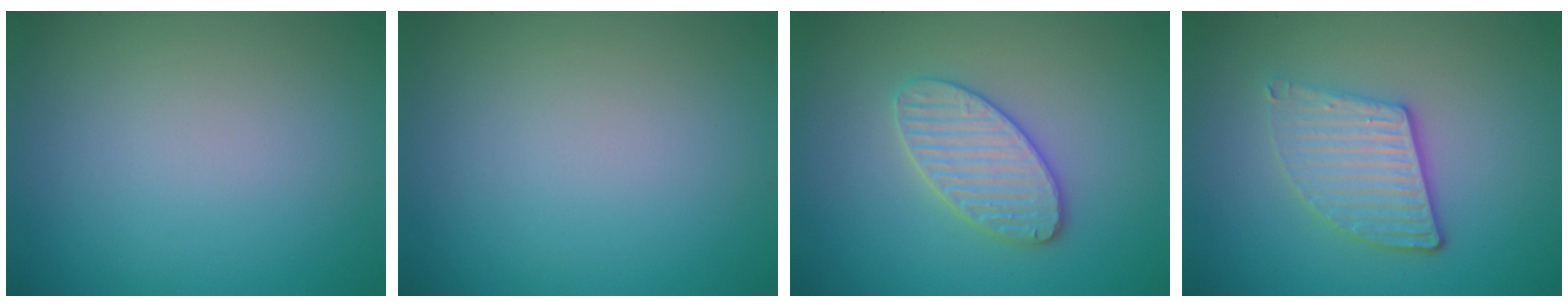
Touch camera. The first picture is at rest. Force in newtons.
{"total": 0.0}
{"total": 3.5, "press": 3.5, "slide": 0.6}
{"total": 4.0, "press": 3.3, "slide": 2.2}